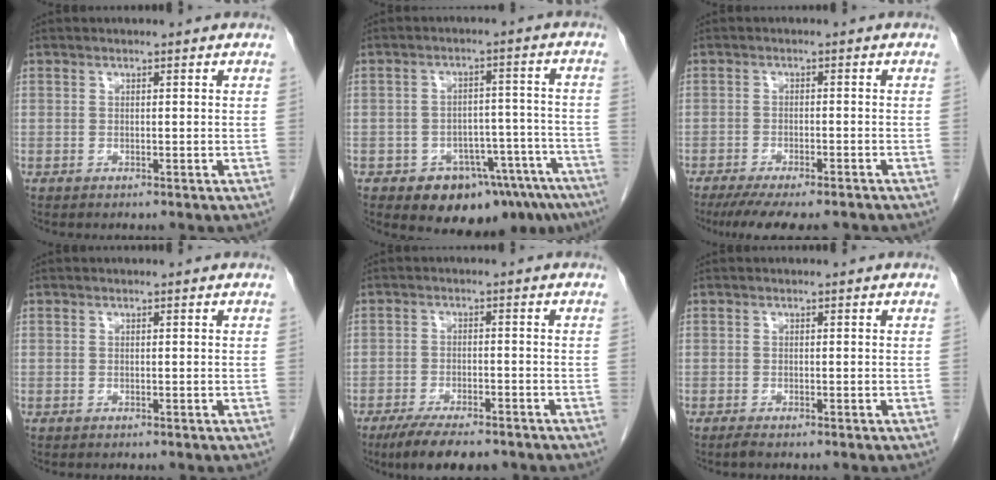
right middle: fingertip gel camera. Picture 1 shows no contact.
{"total": 13.2, "force": [-9.6, 6.2, 6.5], "torque": [-0.037, 0.040, -0.126]}
{"total": 11.6, "force": [-9.8, 2.4, 5.8], "torque": [-0.088, -0.017, -0.137]}
{"total": 0.0}
{"total": 8.8, "force": [-6.8, 2.5, 4.9], "torque": [-0.076, -0.013, -0.107]}
{"total": 0.7, "force": [-0.6, -0.1, 0.4], "torque": [-0.011, -0.002, -0.013]}